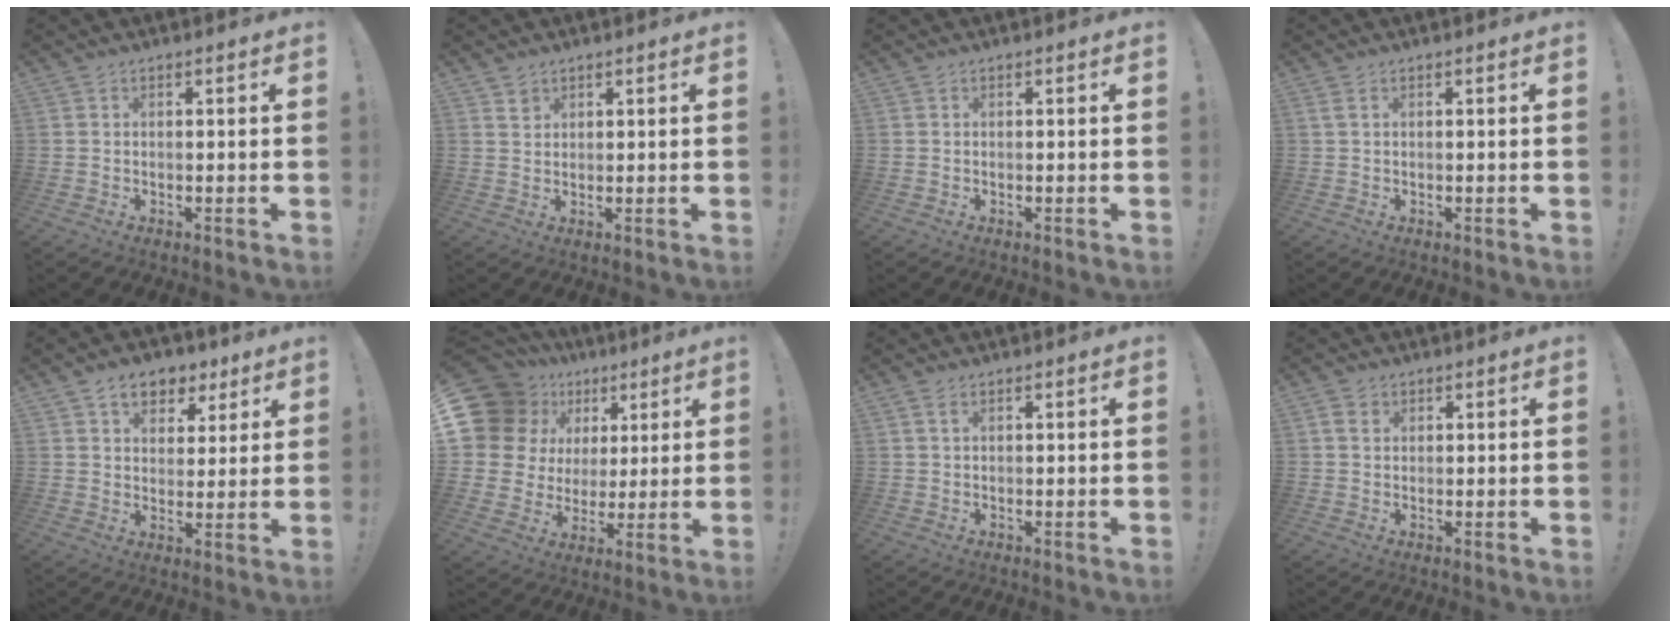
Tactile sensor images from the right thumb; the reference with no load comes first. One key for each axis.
{"total": 2.0, "fx": 1.6, "fy": 1.0, "fz": 0.5, "tx": 0.003, "ty": -0.012, "tz": 0.027}
{"total": 0.0}
{"total": 1.2, "fx": 0.6, "fy": 0.2, "fz": 1.1, "tx": -0.026, "ty": 0.002, "tz": 0.011}
{"total": 8.7, "fx": 5.0, "fy": 6.1, "fz": 3.6, "tx": -0.043, "ty": -0.025, "tz": 0.093}
{"total": 15.1, "fx": 6.3, "fy": 12.4, "fz": 5.9, "tx": -0.106, "ty": -0.034, "tz": 0.142}
{"total": 1.8, "fx": 0.8, "fy": 0.8, "fz": 1.4, "tx": -0.026, "ty": 0.002, "tz": 0.014}
{"total": 2.9, "fx": 1.2, "fy": 2.1, "fz": 1.5, "tx": -0.026, "ty": 0.002, "tz": 0.024}